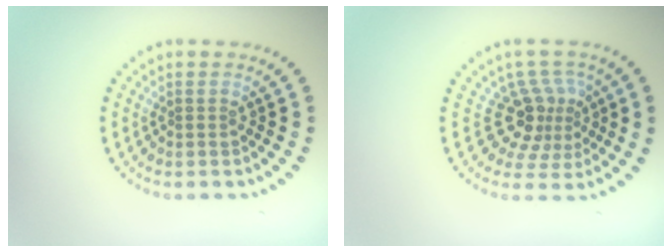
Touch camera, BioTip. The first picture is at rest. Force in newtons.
{"total": 3.9, "press": 2.6, "slide": 2.8}